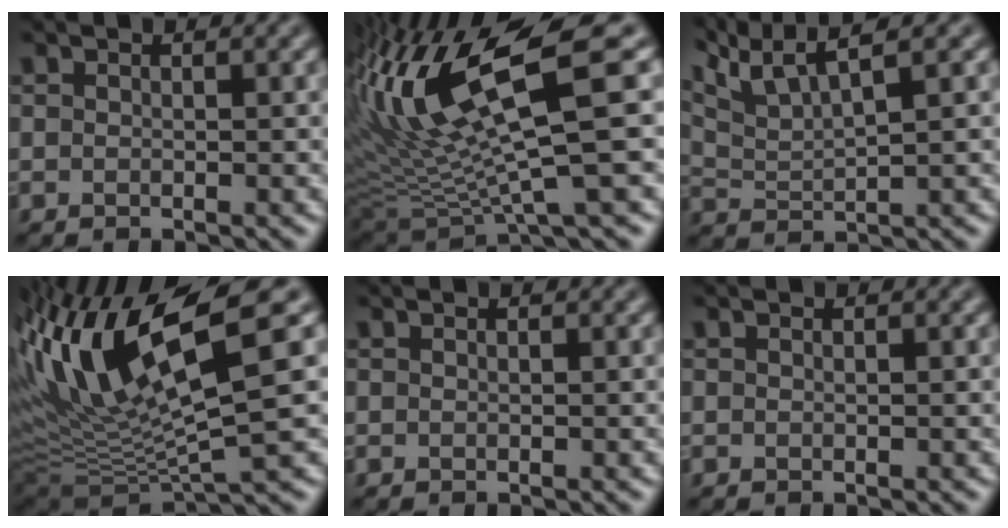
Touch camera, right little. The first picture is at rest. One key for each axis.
{"total": 10.9, "fx": 3.4, "fy": 0.5, "fz": 10.4, "tx": -0.214, "ty": 0.031, "tz": 0.069}
{"total": 5.4, "fx": 4.9, "fy": -2.0, "fz": 1.2, "tx": -0.028, "ty": 0.020, "tz": 0.088}
{"total": 11.2, "fx": 4.9, "fy": 1.0, "fz": 10.0, "tx": -0.208, "ty": 0.036, "tz": 0.085}
{"total": 0.0}
{"total": 0.0}